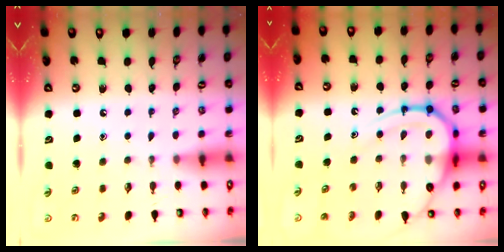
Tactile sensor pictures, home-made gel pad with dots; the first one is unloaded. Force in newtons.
{"total": 16.1, "press": 16.0, "slide": 1.5}